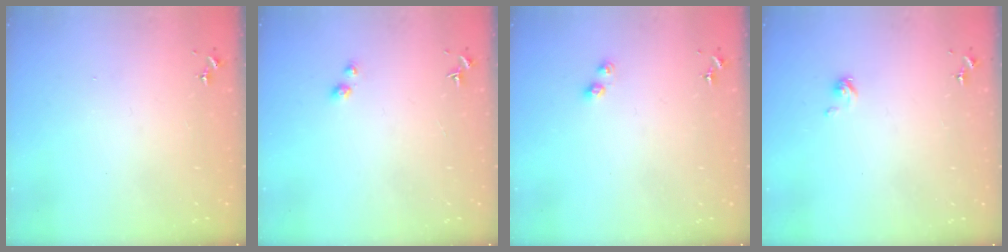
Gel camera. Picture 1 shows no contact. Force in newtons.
{"total": 3.0, "press": 3.0, "slide": 0.2}
{"total": 4.7, "press": 4.7, "slide": 0.3}
{"total": 2.4, "press": 2.4, "slide": 0.3}